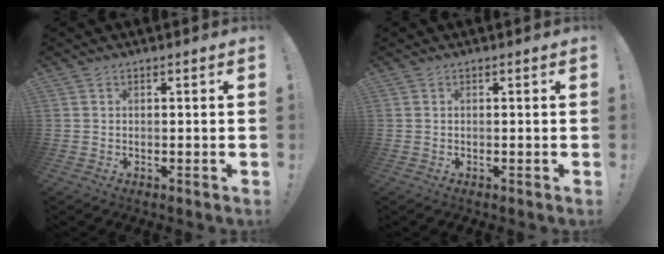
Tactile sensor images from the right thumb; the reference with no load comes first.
{"total": 0.0}